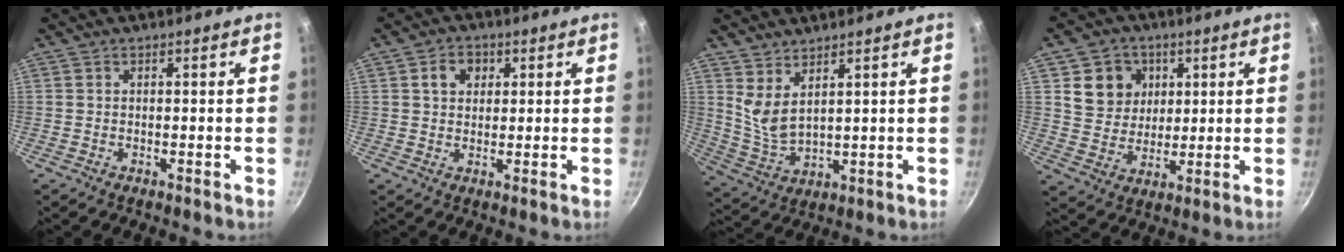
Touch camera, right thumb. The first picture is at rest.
{"total": 4.6, "force": [1.5, 3.7, 2.3], "torque": [-0.016, 0.004, 0.020]}
{"total": 6.4, "force": [4.2, 2.5, 4.1], "torque": [-0.073, -0.047, 0.095]}
{"total": 9.8, "force": [3.1, 8.6, 3.5], "torque": [-0.026, -0.009, 0.056]}